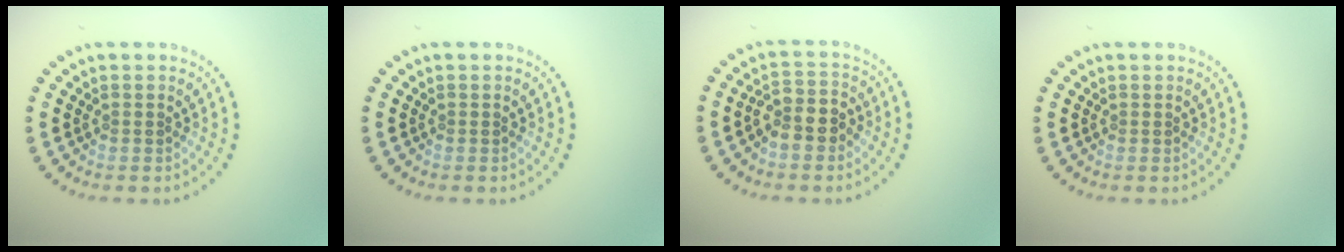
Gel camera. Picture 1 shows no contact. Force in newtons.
{"total": 0.0}
{"total": 2.8, "press": 2.5, "slide": 1.1}
{"total": 0.0}